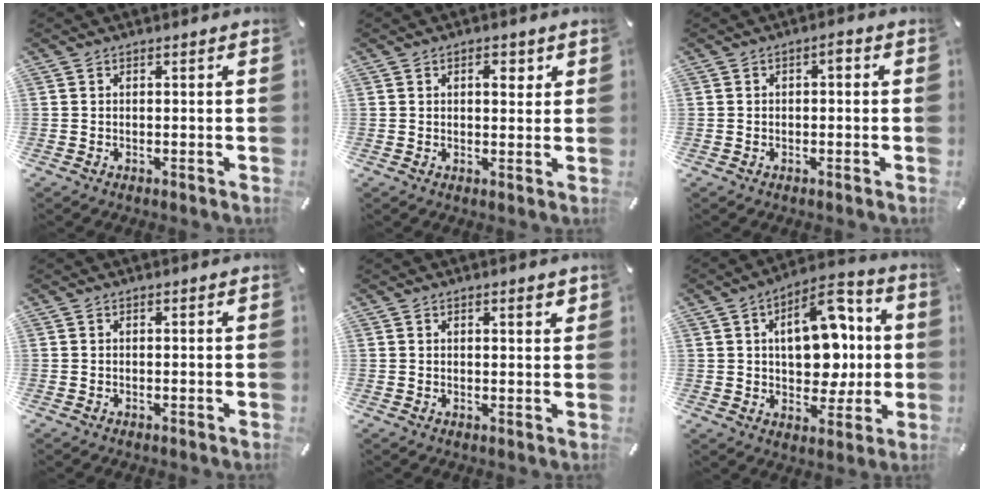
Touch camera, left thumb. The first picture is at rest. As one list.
[{"total": 3.2, "force": [1.3, 1.9, 2.3], "torque": [-0.019, -0.006, 0.012]}, {"total": 2.2, "force": [-0.3, 1.1, 1.8], "torque": [-0.037, 0.010, -0.009]}, {"total": 0.0}, {"total": 2.1, "force": [1.3, 0.5, 1.5], "torque": [-0.023, 0.000, 0.019]}, {"total": 16.5, "force": [2.1, 10.5, 12.5], "torque": [-0.175, -0.001, 0.033]}]